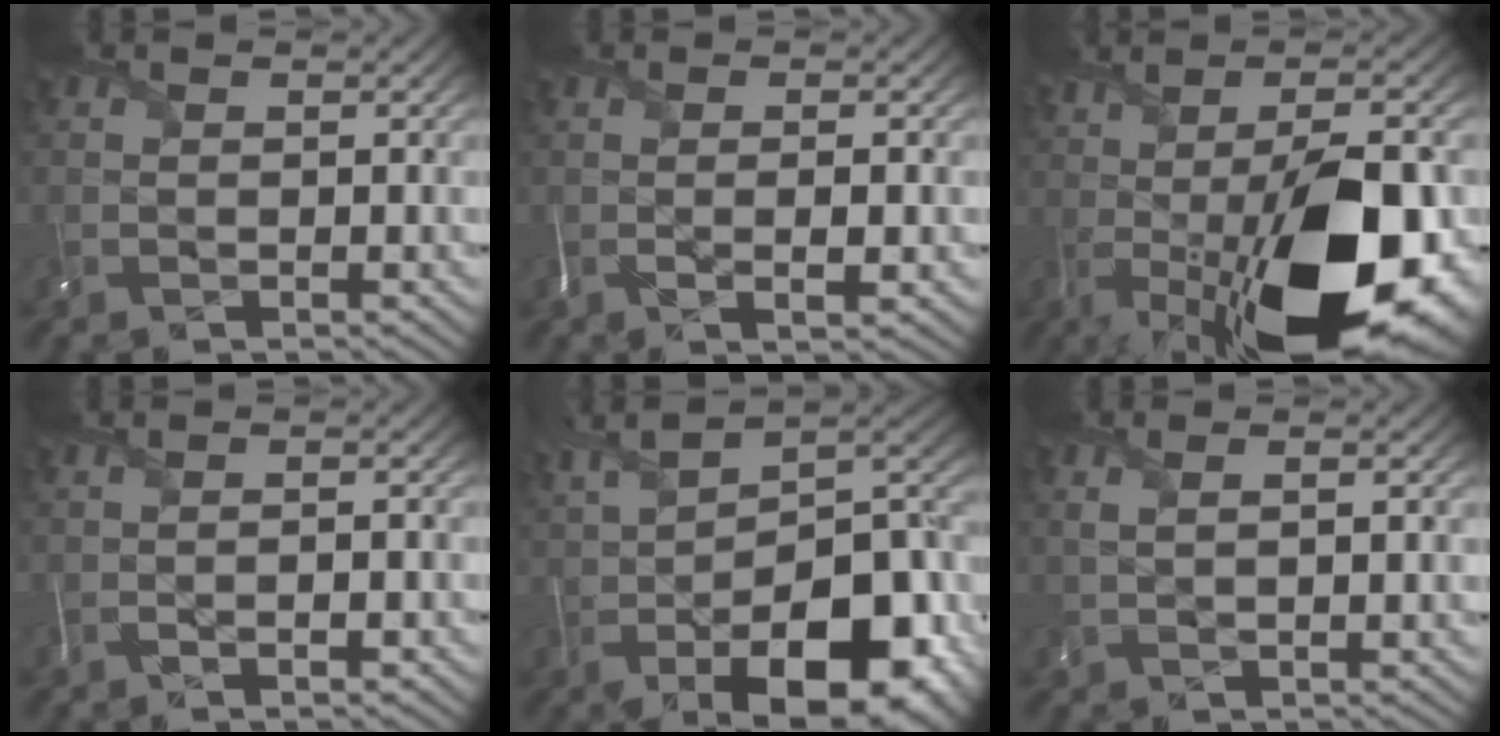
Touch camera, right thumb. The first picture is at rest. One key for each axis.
{"total": 2.6, "fx": -0.7, "fy": 0.0, "fz": 2.5, "tx": -0.043, "ty": -0.003, "tz": -0.014}
{"total": 20.1, "fx": -4.1, "fy": 7.9, "fz": 18.0, "tx": -0.248, "ty": -0.001, "tz": -0.063}
{"total": 2.4, "fx": -0.9, "fy": 0.7, "fz": 2.1, "tx": -0.025, "ty": 0.002, "tz": -0.014}
{"total": 18.9, "fx": -3.9, "fy": 9.6, "fz": 15.8, "tx": -0.217, "ty": -0.015, "tz": -0.041}
{"total": 2.3, "fx": 0.2, "fy": 0.4, "fz": 2.3, "tx": -0.047, "ty": 0.000, "tz": 0.006}